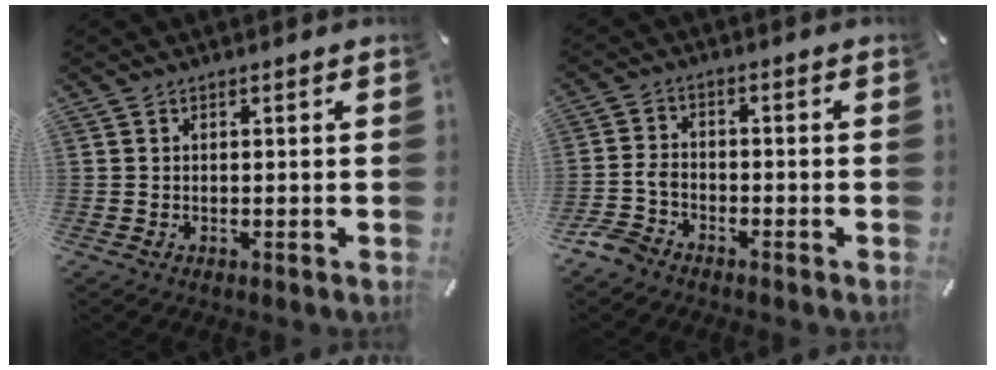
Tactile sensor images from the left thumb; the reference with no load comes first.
{"total": 5.4, "force": [-3.7, 3.2, 2.2], "torque": [-0.059, 0.017, -0.075]}